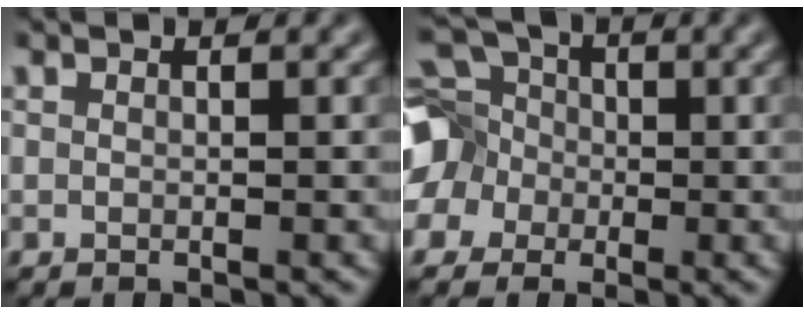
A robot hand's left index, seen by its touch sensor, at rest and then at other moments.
{"total": 9.8, "force": [-1.1, 8.7, 4.5], "torque": [-0.106, 0.018, -0.063]}